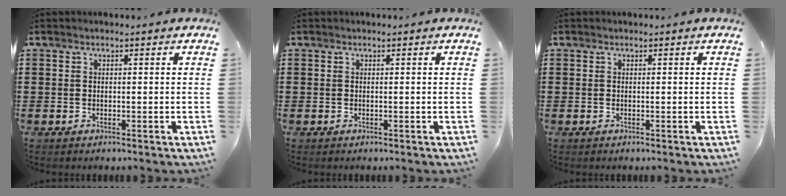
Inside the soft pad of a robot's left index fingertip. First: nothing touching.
{"total": 0.0}
{"total": 0.0}